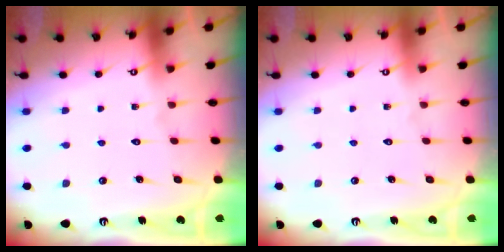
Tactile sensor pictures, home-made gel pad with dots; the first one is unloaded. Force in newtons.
{"total": 0.0}